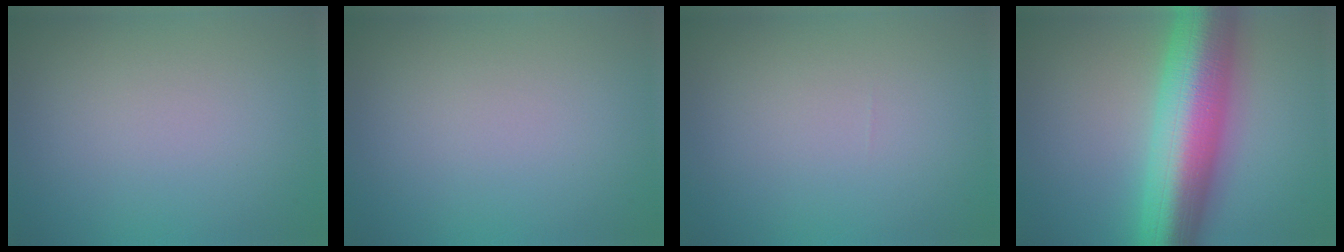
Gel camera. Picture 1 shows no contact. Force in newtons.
{"total": 0.0}
{"total": 0.0}
{"total": 13.1, "press": 13.1, "slide": 0.1}